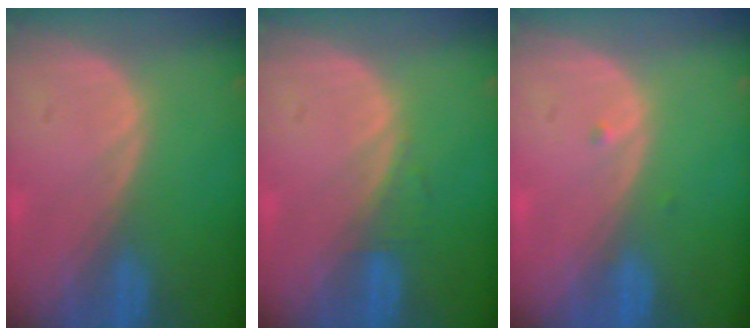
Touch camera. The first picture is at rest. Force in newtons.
{"total": 1.2, "press": 1.2, "slide": 0.1}
{"total": 0.6, "press": 0.5, "slide": 0.3}